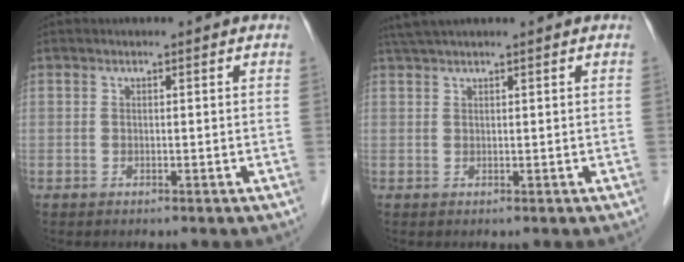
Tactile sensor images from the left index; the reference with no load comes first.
{"total": 3.3, "force": [2.8, -0.5, 1.6], "torque": [-0.026, 0.028, 0.054]}